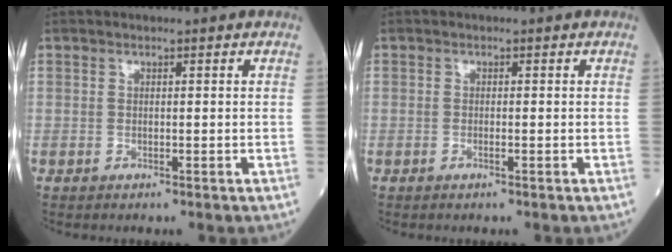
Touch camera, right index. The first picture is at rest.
{"total": 0.6, "force": [-0.3, 0.0, 0.6], "torque": [-0.013, -0.001, -0.005]}